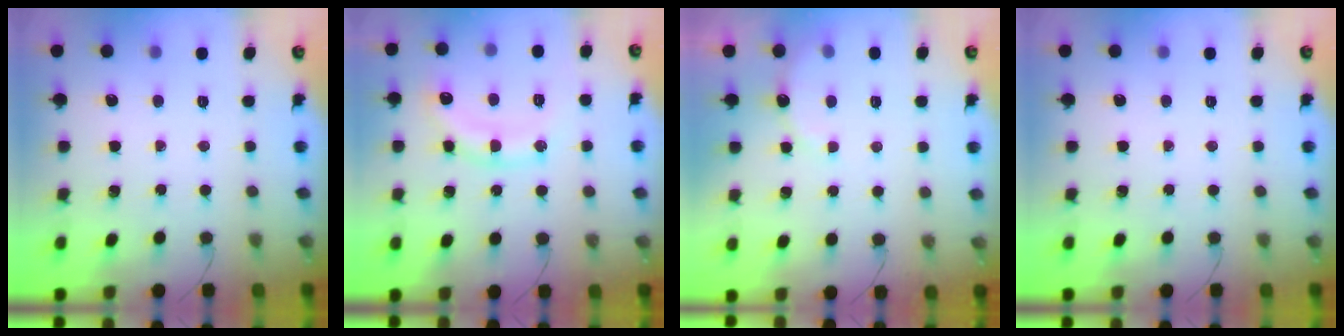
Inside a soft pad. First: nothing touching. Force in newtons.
{"total": 11.5, "press": 11.5, "slide": 0.6}
{"total": 5.4, "press": 5.2, "slide": 1.5}
{"total": 0.0}